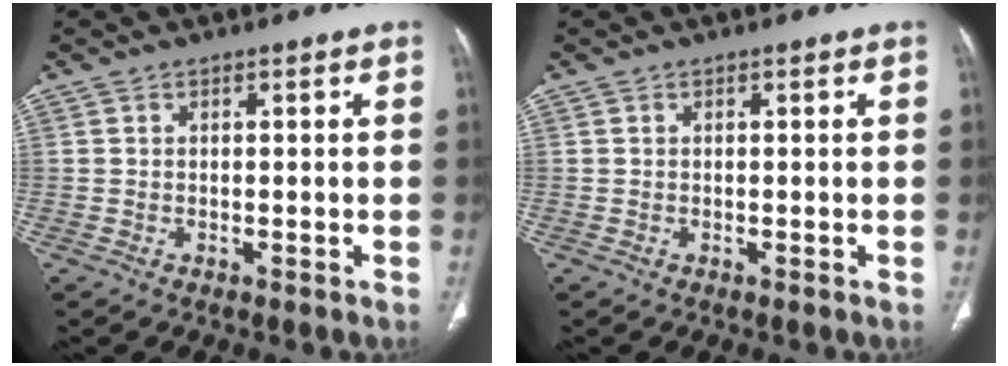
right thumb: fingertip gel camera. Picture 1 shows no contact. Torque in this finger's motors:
{"motor_torque": [0.00, 0.00, 0.00, 0.00, 0.00]}